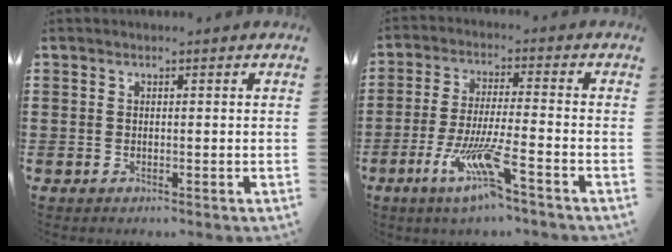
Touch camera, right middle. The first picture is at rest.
{"total": 8.7, "force": [-5.0, 0.6, 7.1], "torque": [-0.139, -0.008, -0.093]}